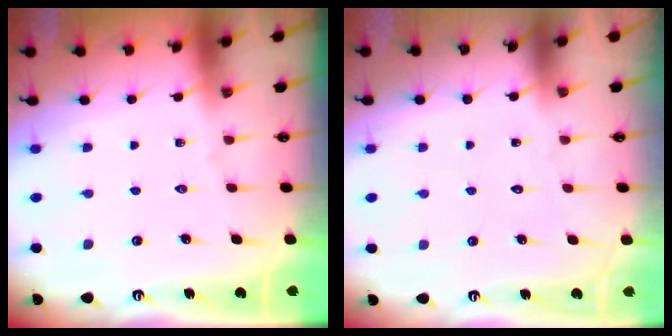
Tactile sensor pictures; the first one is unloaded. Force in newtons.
{"total": 1.5, "press": 1.5, "slide": 0.0}